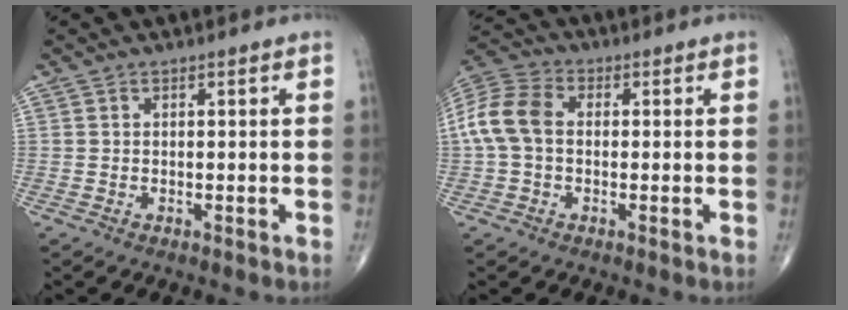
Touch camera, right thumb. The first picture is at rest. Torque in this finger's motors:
{"motor_torque": [-0.05, 0.27, 0.40, -0.39, 0.09]}